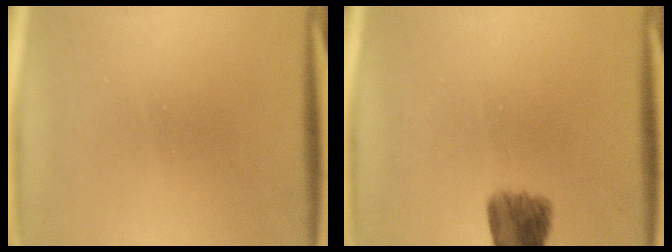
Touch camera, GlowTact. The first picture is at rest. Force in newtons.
{"total": 6.0}